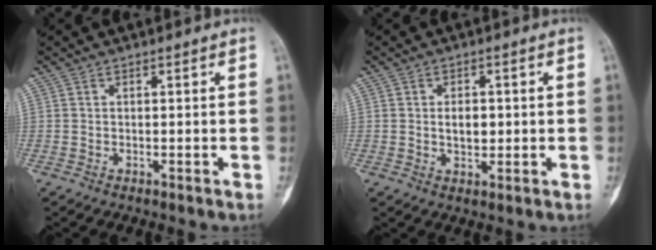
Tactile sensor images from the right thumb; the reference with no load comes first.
{"total": 3.6, "force": [0.2, 2.3, 2.8], "torque": [-0.031, 0.000, 0.006]}